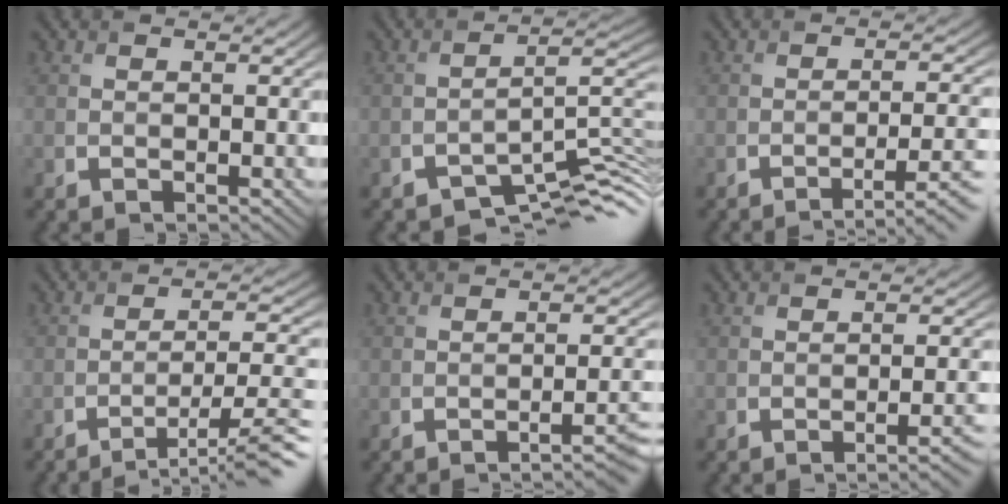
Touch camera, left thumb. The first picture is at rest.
{"total": 6.5, "force": [-4.6, 2.3, 4.0], "torque": [-0.054, -0.010, -0.085]}
{"total": 5.9, "force": [-3.4, 1.3, 4.7], "torque": [-0.070, -0.003, -0.048]}
{"total": 9.3, "force": [-6.3, 1.5, 6.7], "torque": [-0.110, 0.007, -0.093]}
{"total": 4.0, "force": [-2.4, 0.8, 3.0], "torque": [-0.030, 0.008, -0.044]}
{"total": 3.6, "force": [-1.9, 0.9, 2.9], "torque": [-0.027, 0.005, -0.034]}